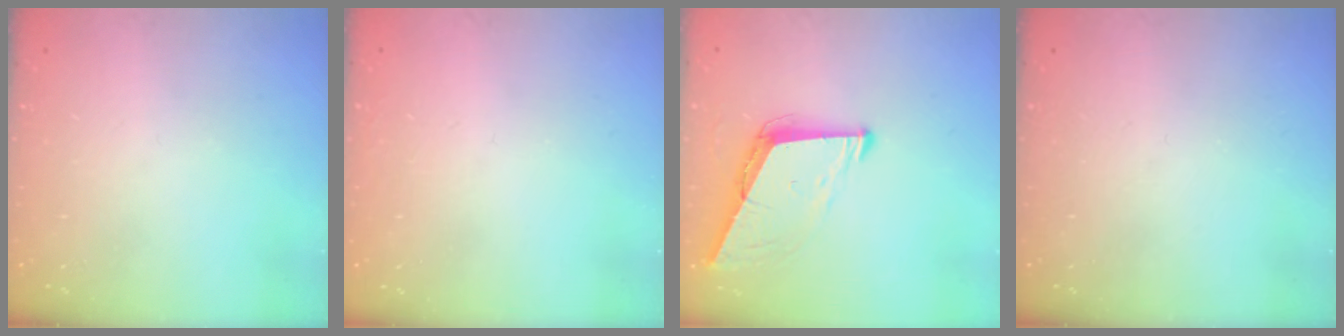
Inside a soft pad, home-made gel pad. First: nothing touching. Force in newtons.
{"total": 1.5, "press": 1.5, "slide": 0.1}
{"total": 7.4, "press": 7.3, "slide": 1.4}
{"total": 0.0}